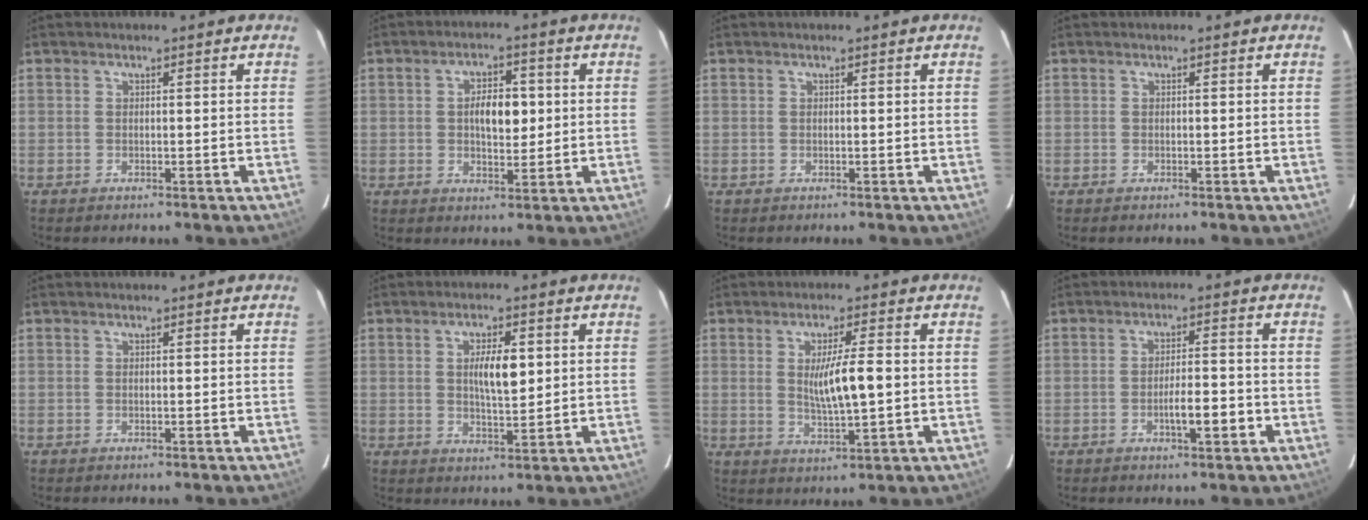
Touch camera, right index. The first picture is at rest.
{"total": 5.8, "force": [0.6, 2.5, 5.2], "torque": [-0.087, 0.008, 0.012]}
{"total": 0.0}
{"total": 0.0}
{"total": 0.0}
{"total": 5.8, "force": [1.2, 1.7, 5.4], "torque": [-0.092, 0.002, 0.023]}
{"total": 7.0, "force": [0.4, 0.6, 7.0], "torque": [-0.122, -0.008, 0.012]}
{"total": 4.8, "force": [-1.8, 0.9, 4.3], "torque": [-0.070, 0.001, -0.029]}